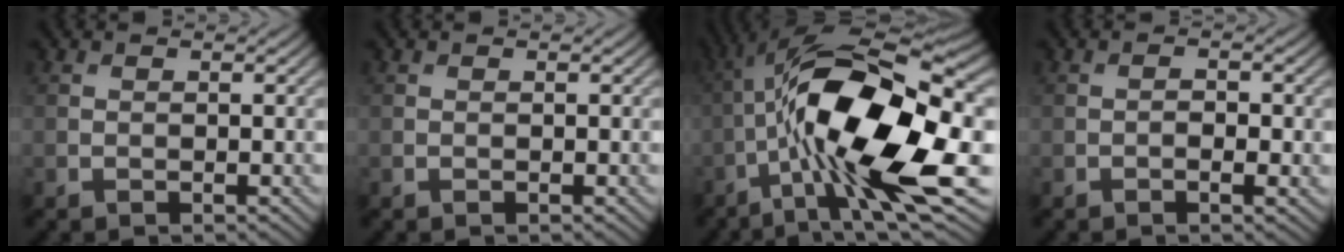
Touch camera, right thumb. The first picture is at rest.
{"total": 0.0}
{"total": 17.9, "force": [-3.3, 6.0, 16.5], "torque": [-0.297, 0.011, -0.060]}
{"total": 2.0, "force": [-0.5, 0.7, 1.8], "torque": [-0.031, -0.001, -0.008]}